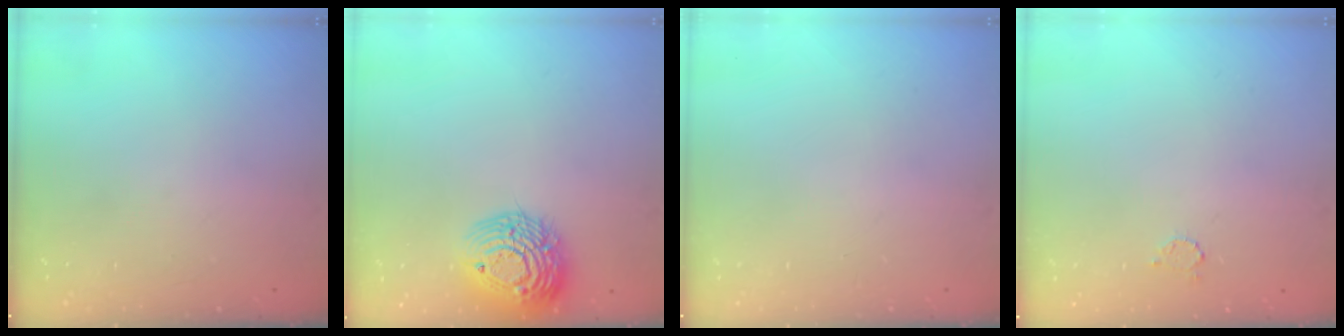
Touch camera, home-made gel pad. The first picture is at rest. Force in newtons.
{"total": 15.5, "press": 15.5, "slide": 1.5}
{"total": 0.0}
{"total": 2.3, "press": 2.3, "slide": 0.3}